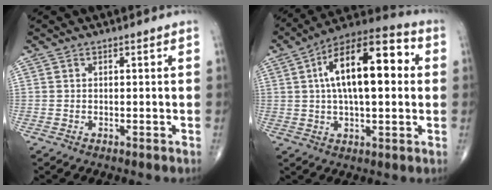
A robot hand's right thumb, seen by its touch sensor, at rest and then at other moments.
{"total": 19.4, "force": [3.4, 8.3, 17.2], "torque": [-0.261, 0.026, 0.045]}